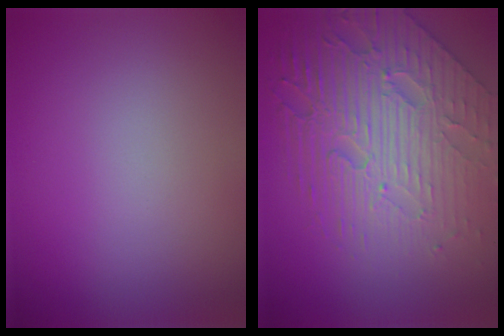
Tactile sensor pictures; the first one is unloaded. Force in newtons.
{"total": 7.9, "press": 5.7, "slide": 5.5}